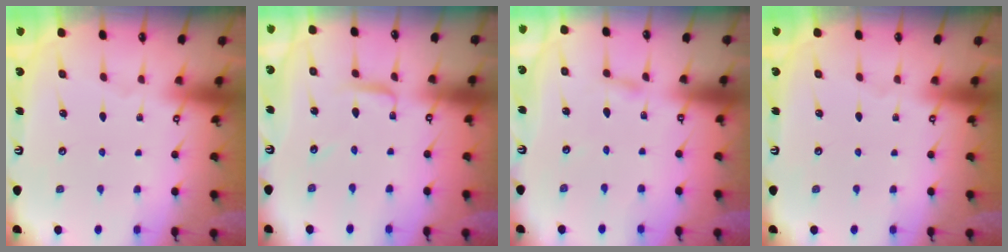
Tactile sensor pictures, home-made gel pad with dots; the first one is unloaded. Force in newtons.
{"total": 3.3, "press": 3.3, "slide": 0.2}
{"total": 2.4, "press": 2.4, "slide": 0.3}
{"total": 0.0}